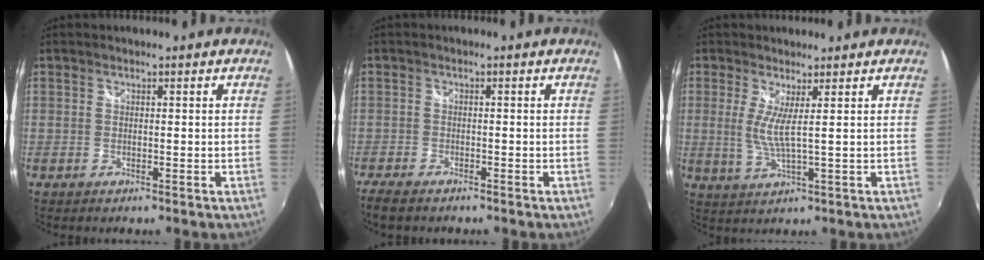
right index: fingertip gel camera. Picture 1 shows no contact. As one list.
[{"total": 5.1, "force": [-4.3, 1.5, 2.3], "torque": [-0.062, -0.023, -0.081]}, {"total": 4.2, "force": [0.9, -0.2, 4.1], "torque": [-0.089, -0.013, 0.013]}]